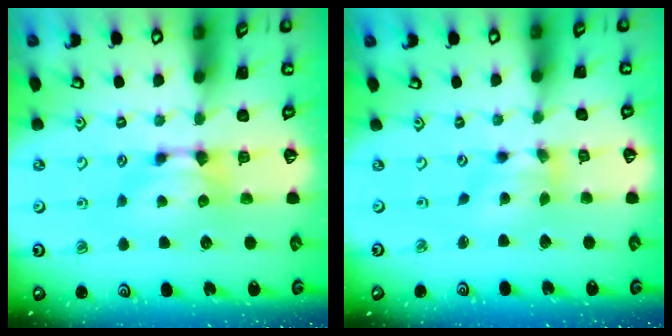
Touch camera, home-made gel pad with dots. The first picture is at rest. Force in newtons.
{"total": 3.5, "press": 3.1, "slide": 1.6}